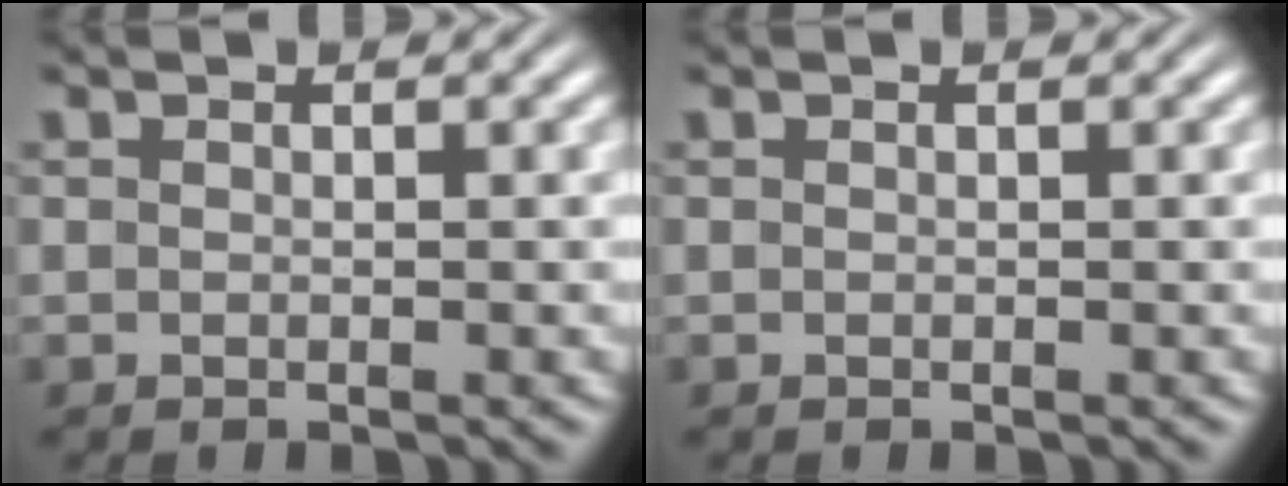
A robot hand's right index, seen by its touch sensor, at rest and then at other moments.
{"total": 0.0}